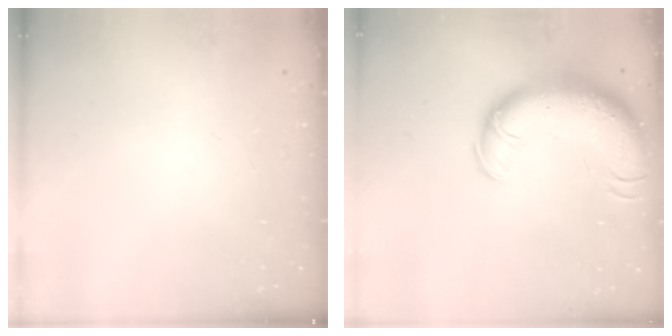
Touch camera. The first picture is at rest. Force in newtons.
{"total": 16.2, "press": 15.7, "slide": 3.9}